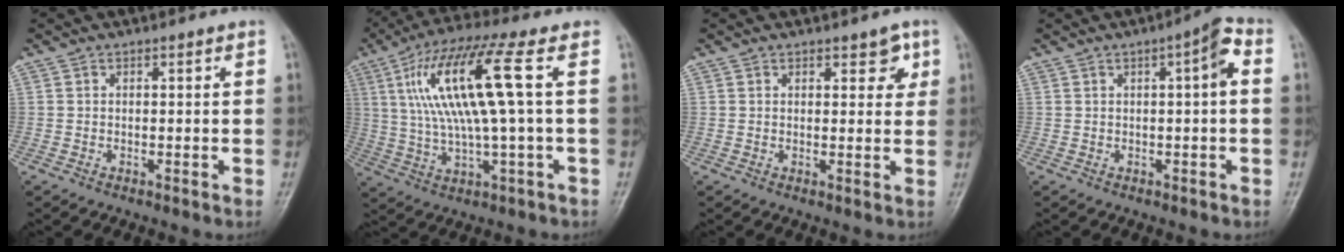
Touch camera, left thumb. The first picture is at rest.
{"total": 15.3, "force": [3.2, 2.0, 14.8], "torque": [-0.317, 0.019, 0.058]}
{"total": 3.6, "force": [1.8, 1.9, 2.5], "torque": [-0.006, -0.006, 0.019]}
{"total": 4.8, "force": [0.6, 0.9, 4.7], "torque": [-0.067, 0.017, 0.002]}